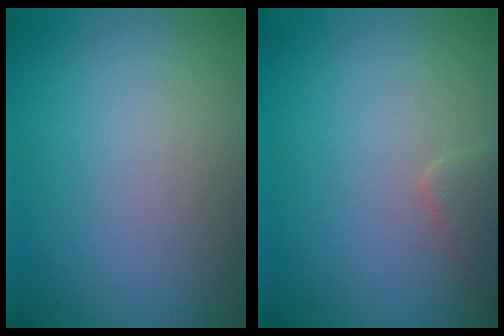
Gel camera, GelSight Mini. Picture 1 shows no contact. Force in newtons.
{"total": 1.6, "press": 1.6, "slide": 0.0}